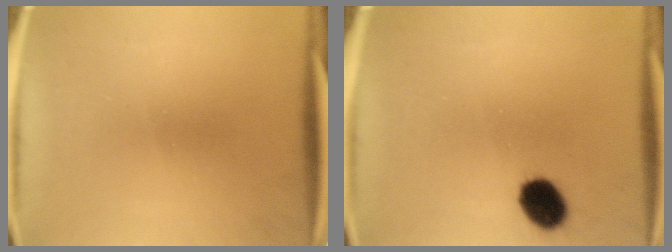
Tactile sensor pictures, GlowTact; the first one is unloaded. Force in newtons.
{"total": 7.7}